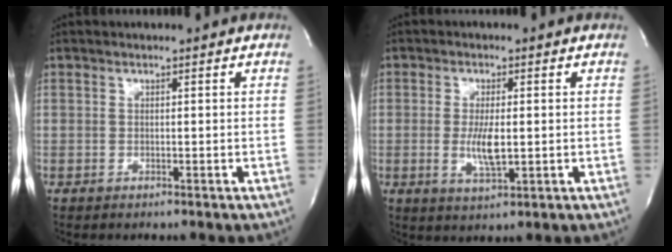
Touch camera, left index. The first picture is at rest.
{"total": 5.0, "force": [-0.5, 1.2, 4.8], "torque": [-0.098, -0.012, -0.006]}